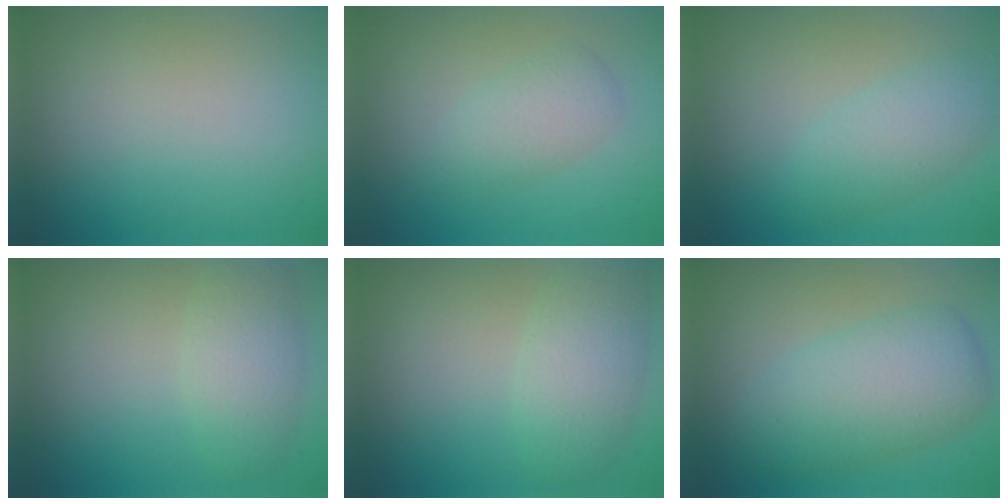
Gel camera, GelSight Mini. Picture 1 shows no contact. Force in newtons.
{"total": 2.7, "press": 2.7, "slide": 0.1}
{"total": 3.3, "press": 3.3, "slide": 0.1}
{"total": 3.3, "press": 3.3, "slide": 0.1}
{"total": 4.0, "press": 4.0, "slide": 0.2}
{"total": 6.5, "press": 6.5, "slide": 0.1}